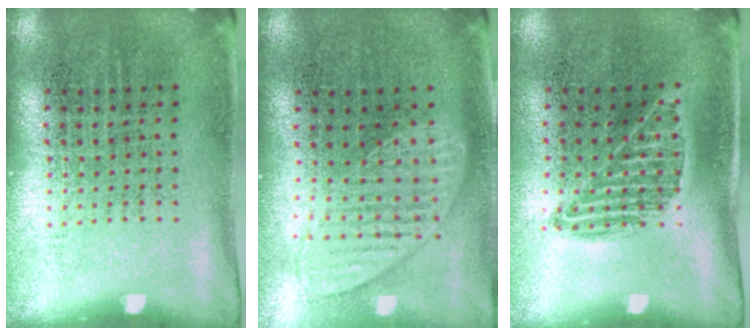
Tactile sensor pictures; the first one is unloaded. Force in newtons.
{"total": 1.1, "press": 1.1, "slide": 0.2}
{"total": 0.9, "press": 0.8, "slide": 0.5}